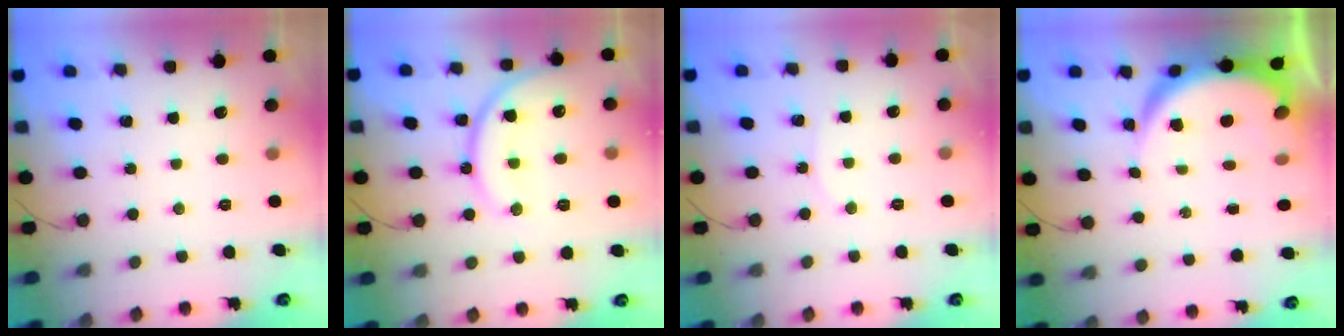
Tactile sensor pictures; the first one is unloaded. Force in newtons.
{"total": 14.8, "press": 14.7, "slide": 1.5}
{"total": 4.8, "press": 4.1, "slide": 2.5}
{"total": 7.3, "press": 7.2, "slide": 0.9}